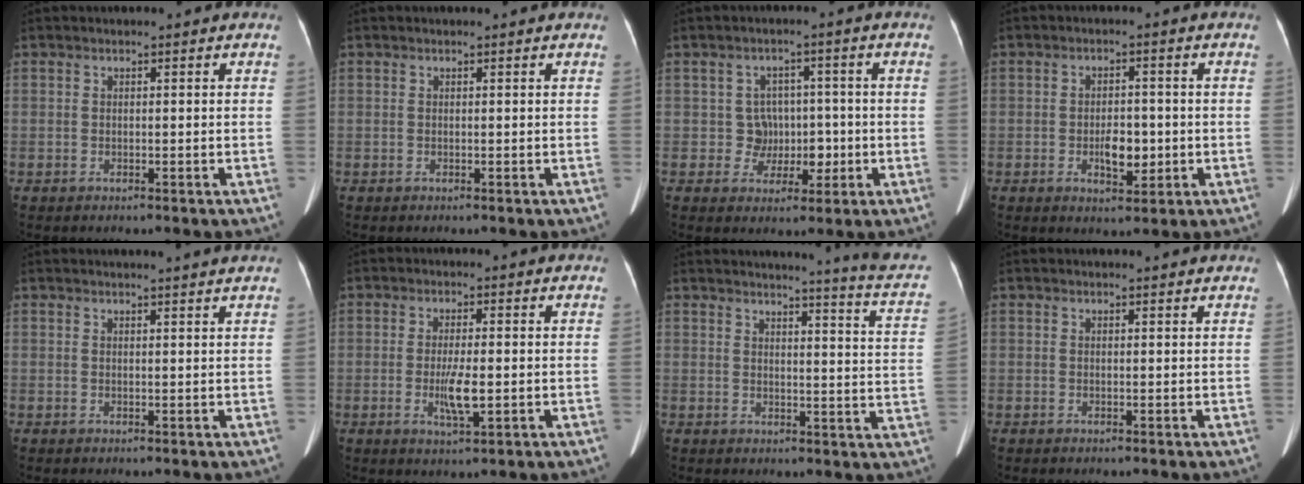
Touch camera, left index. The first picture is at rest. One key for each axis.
{"total": 0.0}
{"total": 4.8, "fx": -0.6, "fy": 4.6, "fz": 1.1, "tx": -0.006, "ty": 0.012, "tz": -0.003}
{"total": 4.6, "fx": -1.2, "fy": 2.3, "fz": 3.7, "tx": -0.060, "ty": -0.002, "tz": -0.013}
{"total": 4.8, "fx": 4.5, "fy": -0.7, "fz": 1.6, "tx": -0.020, "ty": 0.010, "tz": 0.043}
{"total": 4.4, "fx": -1.0, "fy": 0.8, "fz": 4.2, "tx": -0.084, "ty": -0.010, "tz": -0.013}
{"total": 12.6, "fx": 11.2, "fy": -1.3, "fz": 5.6, "tx": -0.073, "ty": -0.069, "tz": 0.104}
{"total": 2.3, "fx": 2.2, "fy": 0.3, "fz": 0.5, "tx": -0.011, "ty": 0.007, "tz": 0.020}